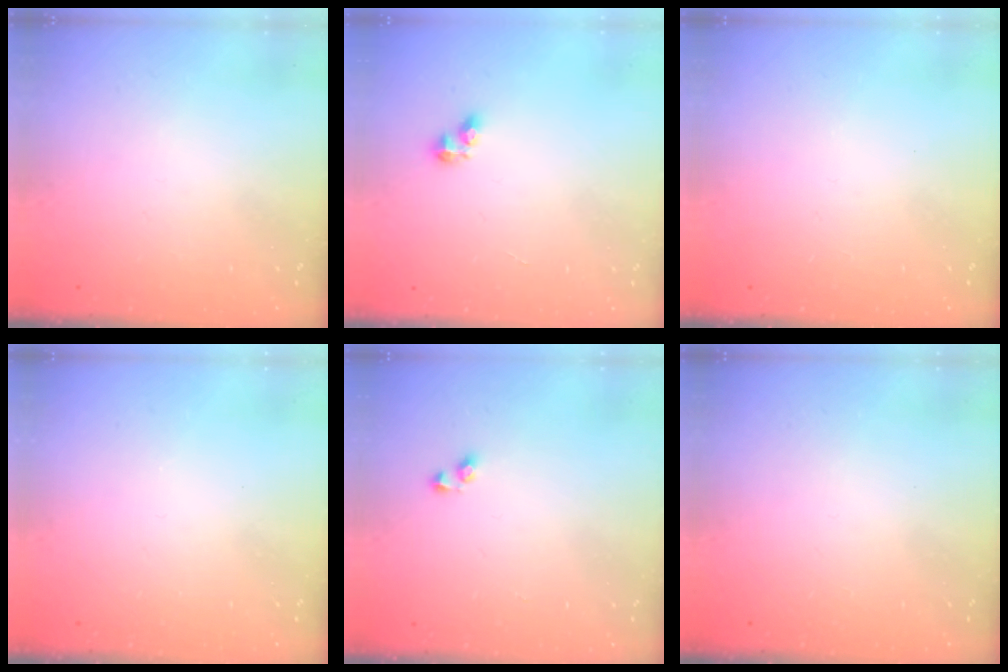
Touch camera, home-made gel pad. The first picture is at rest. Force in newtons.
{"total": 3.4, "press": 3.4, "slide": 0.5}
{"total": 0.0}
{"total": 0.0}
{"total": 2.9, "press": 2.7, "slide": 1.1}
{"total": 0.0}